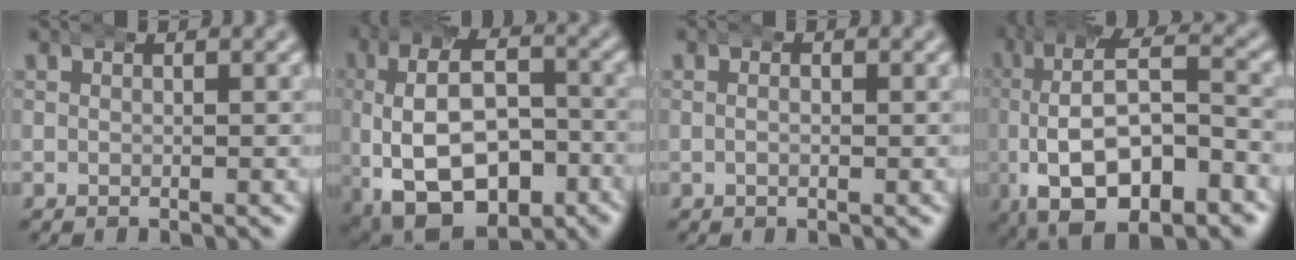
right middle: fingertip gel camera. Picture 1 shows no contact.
{"total": 13.4, "force": [-3.9, 9.3, 8.7], "torque": [-0.180, -0.043, -0.048]}
{"total": 0.9, "force": [-0.2, 0.3, 0.8], "torque": [-0.007, 0.002, -0.007]}
{"total": 13.0, "force": [-2.1, 7.7, 10.2], "torque": [-0.198, -0.029, -0.019]}